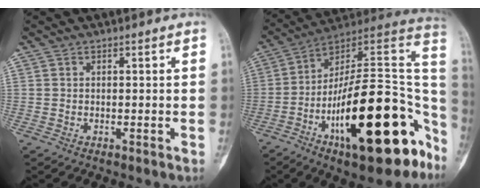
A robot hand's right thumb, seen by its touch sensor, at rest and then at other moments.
{"total": 30.6, "force": [-11.5, 11.8, 25.8], "torque": [-0.317, 0.071, -0.172]}